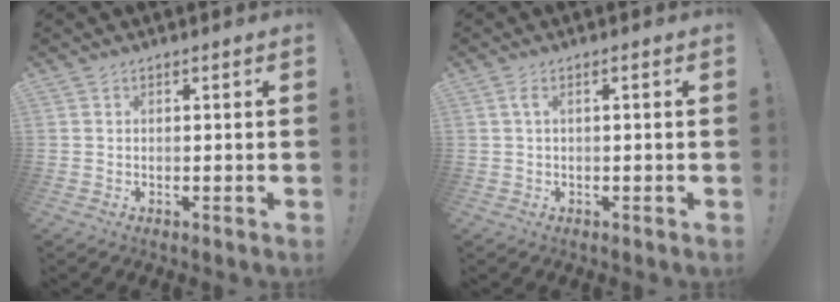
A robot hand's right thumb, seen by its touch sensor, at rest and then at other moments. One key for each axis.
{"total": 2.1, "fx": 0.0, "fy": 0.1, "fz": 2.1, "tx": -0.039, "ty": 0.002, "tz": -0.001}